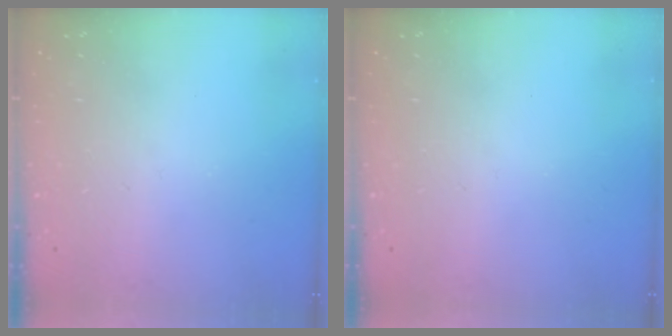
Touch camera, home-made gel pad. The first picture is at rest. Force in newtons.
{"total": 0.0}